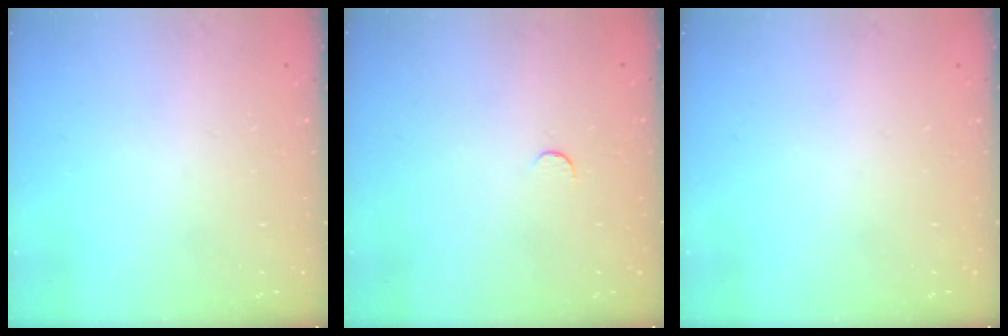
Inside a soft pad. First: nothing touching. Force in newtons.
{"total": 3.2, "press": 3.2, "slide": 0.3}
{"total": 0.0}